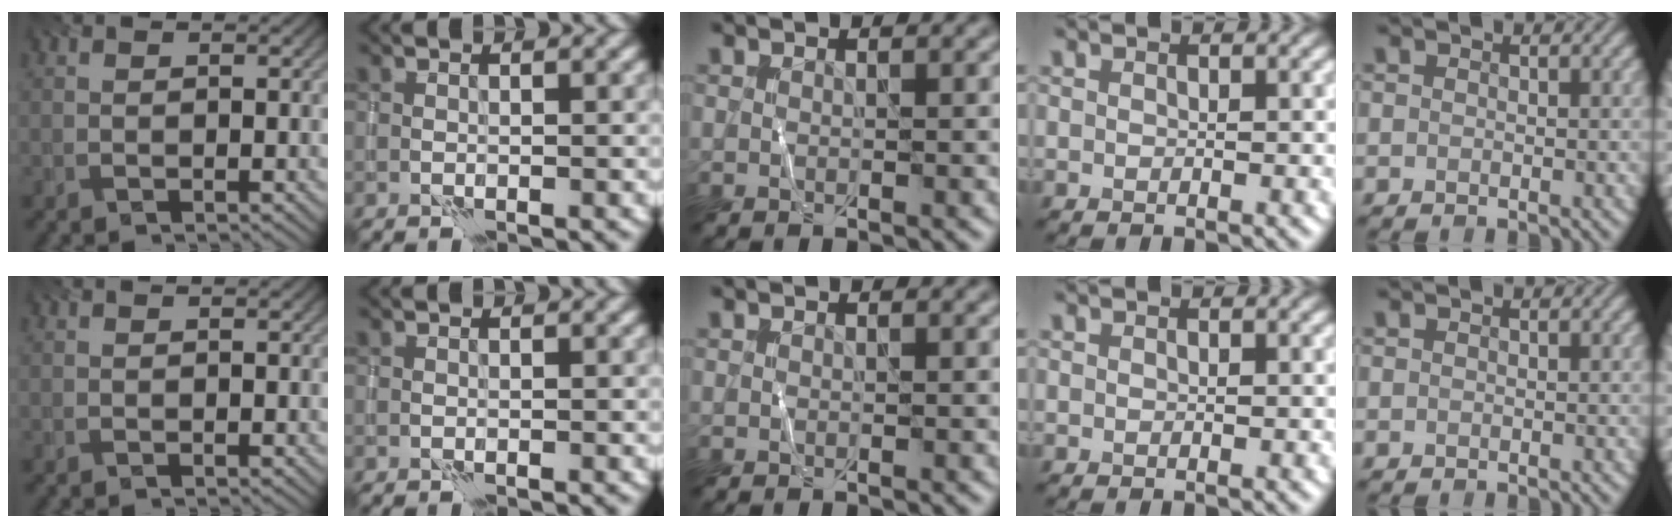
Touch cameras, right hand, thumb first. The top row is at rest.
{}